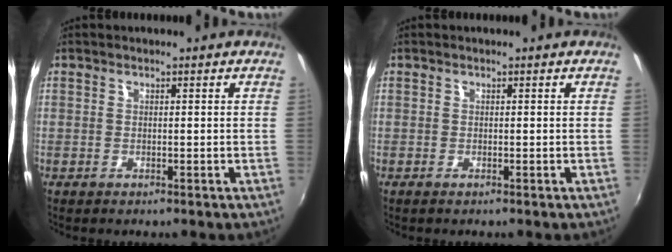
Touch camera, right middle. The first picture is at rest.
{"total": 0.0}